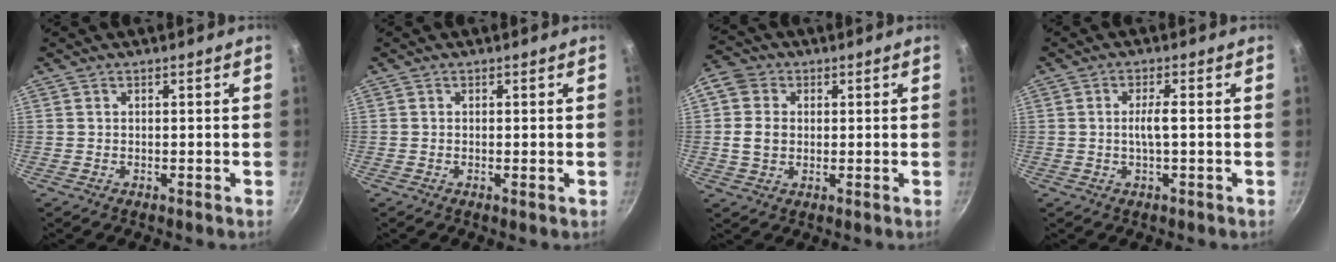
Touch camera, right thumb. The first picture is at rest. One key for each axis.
{"total": 0.6, "fx": -0.1, "fy": 0.0, "fz": 0.6, "tx": -0.012, "ty": -0.003, "tz": -0.003}
{"total": 7.3, "fx": 0.7, "fy": 6.1, "fz": 4.0, "tx": -0.054, "ty": 0.005, "tz": 0.001}
{"total": 3.1, "fx": -0.2, "fy": 0.4, "fz": 3.0, "tx": -0.061, "ty": 0.008, "tz": -0.004}